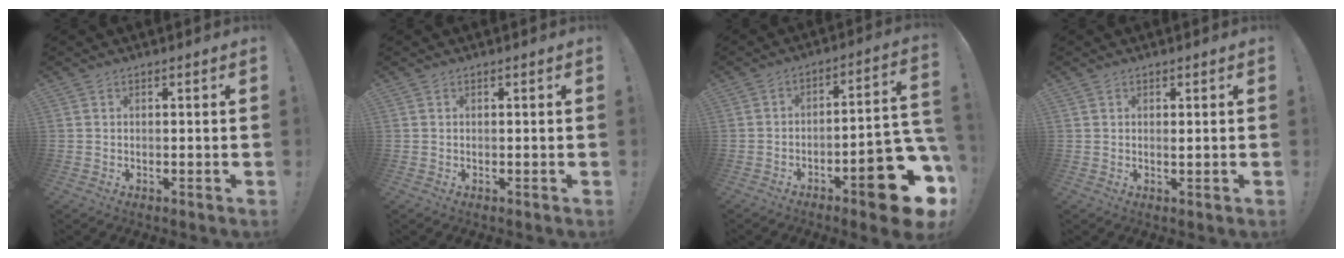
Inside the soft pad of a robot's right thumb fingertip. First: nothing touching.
{"total": 0.0}
{"total": 17.7, "force": [-9.0, 5.0, 14.5], "torque": [-0.173, 0.053, -0.132]}
{"total": 0.7, "force": [0.5, -0.2, 0.5], "torque": [-0.003, -0.006, 0.007]}